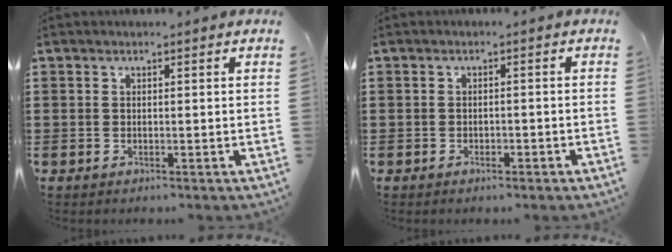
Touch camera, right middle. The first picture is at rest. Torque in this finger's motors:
{"motor_torque": [-0.29, 0.07, 0.01, -0.01]}